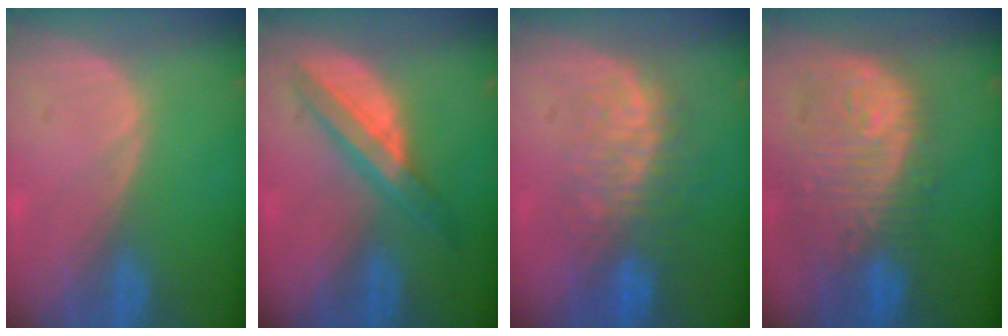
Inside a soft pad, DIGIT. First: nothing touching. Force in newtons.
{"total": 5.8, "press": 5.8, "slide": 0.1}
{"total": 8.7, "press": 7.8, "slide": 3.8}
{"total": 12.0, "press": 10.7, "slide": 5.4}